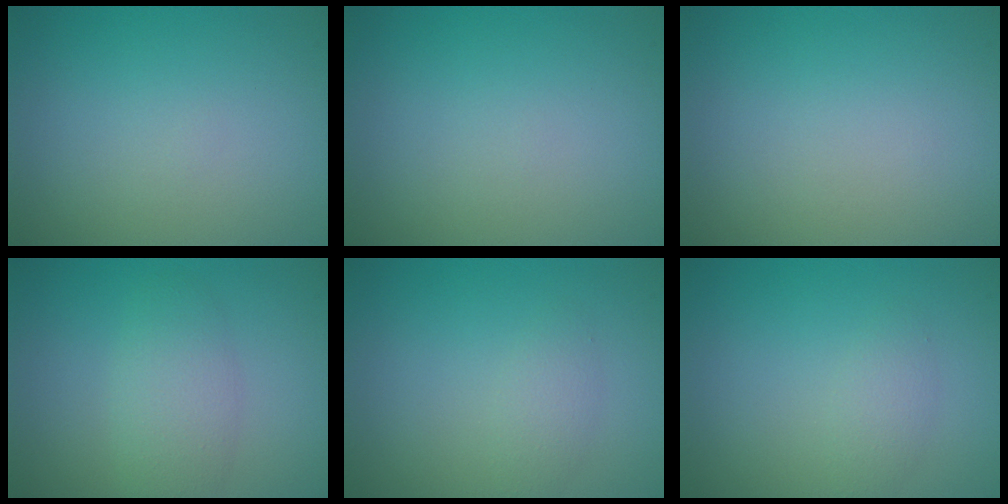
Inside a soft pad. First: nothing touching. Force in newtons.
{"total": 0.0}
{"total": 0.0}
{"total": 2.9, "press": 2.9, "slide": 0.1}
{"total": 1.3, "press": 1.3, "slide": 0.1}
{"total": 1.3, "press": 1.3, "slide": 0.1}